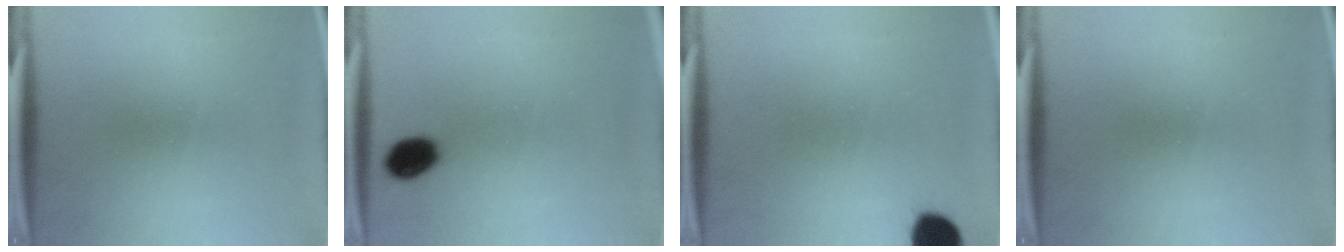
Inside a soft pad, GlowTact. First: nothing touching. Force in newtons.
{"total": 5.3}
{"total": 7.0}
{"total": 0.0}